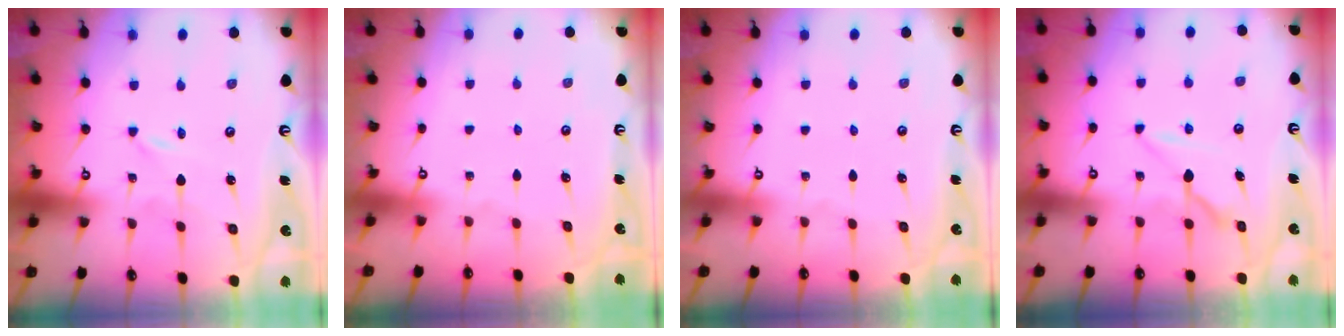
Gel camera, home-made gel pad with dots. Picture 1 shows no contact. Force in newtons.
{"total": 0.5, "press": 0.5, "slide": 0.1}
{"total": 0.0}
{"total": 6.9, "press": 6.9, "slide": 0.3}